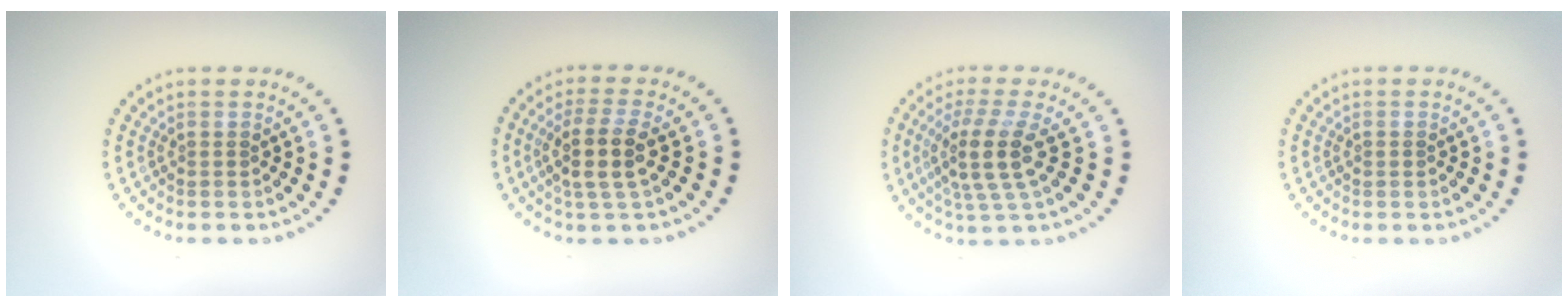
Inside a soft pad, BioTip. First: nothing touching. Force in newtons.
{"total": 3.5, "press": 3.0, "slide": 1.7}
{"total": 4.3, "press": 3.3, "slide": 2.8}
{"total": 0.5, "press": 0.4, "slide": 0.3}